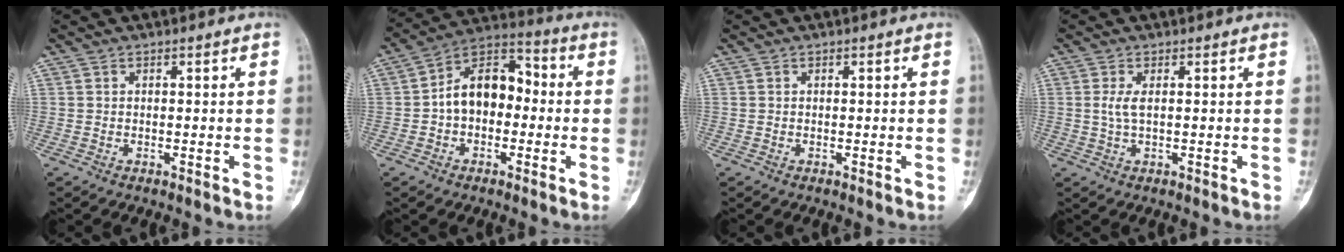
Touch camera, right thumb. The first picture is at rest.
{"total": 12.1, "force": [-0.7, 8.2, 8.9], "torque": [-0.113, 0.045, -0.028]}
{"total": 0.0}
{"total": 2.5, "force": [0.4, 0.8, 2.4], "torque": [-0.062, 0.001, 0.011]}